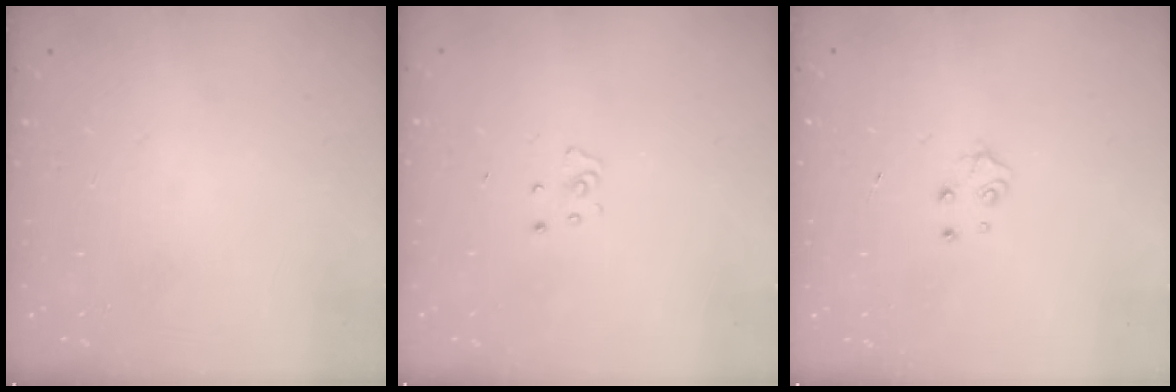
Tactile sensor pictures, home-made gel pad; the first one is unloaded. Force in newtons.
{"total": 2.6, "press": 2.6, "slide": 0.2}
{"total": 4.0, "press": 4.0, "slide": 0.5}